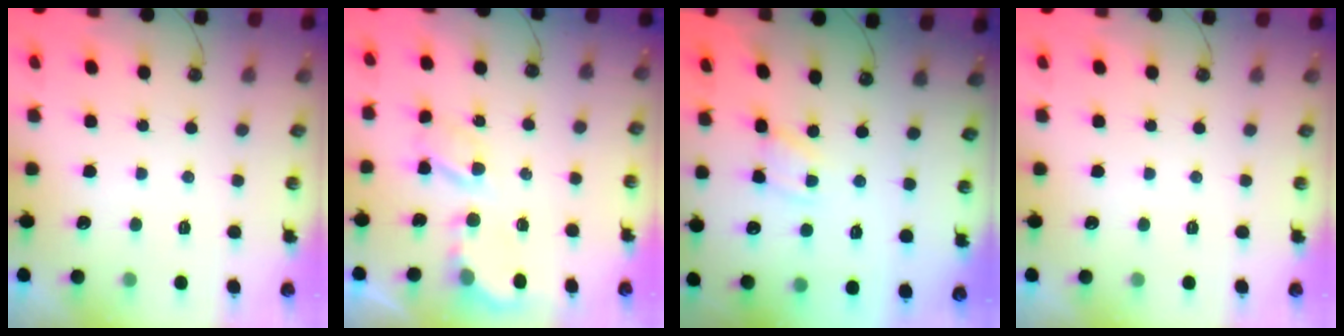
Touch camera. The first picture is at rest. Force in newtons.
{"total": 5.7, "press": 5.7, "slide": 0.3}
{"total": 1.2, "press": 1.2, "slide": 0.2}
{"total": 0.0}